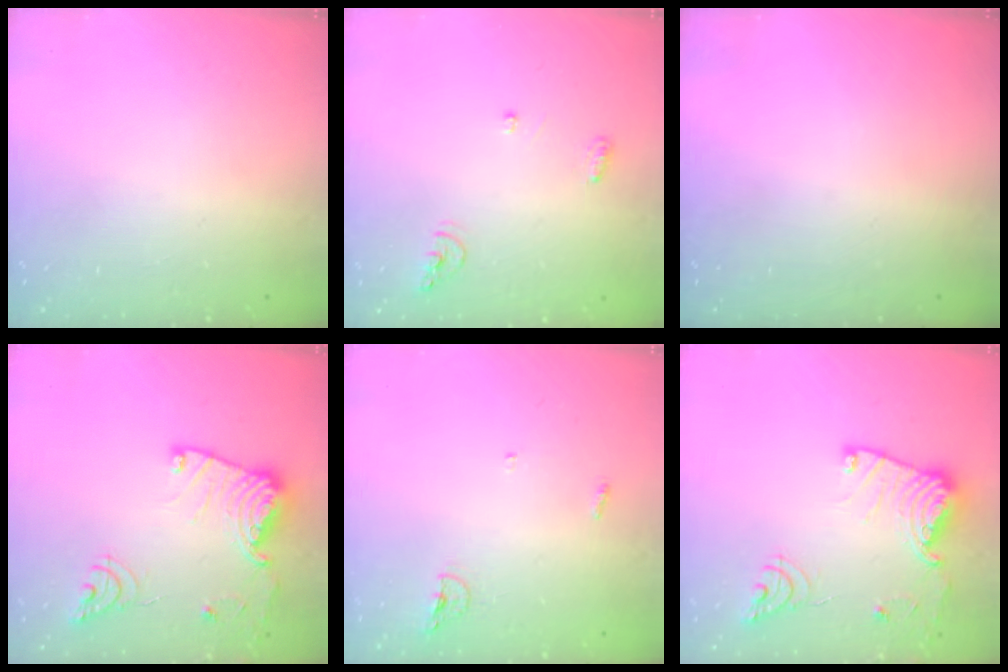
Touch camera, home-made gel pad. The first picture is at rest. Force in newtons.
{"total": 6.0, "press": 6.0, "slide": 0.2}
{"total": 0.0}
{"total": 18.4, "press": 18.3, "slide": 1.9}
{"total": 3.9, "press": 3.8, "slide": 0.8}
{"total": 18.4, "press": 18.3, "slide": 1.9}